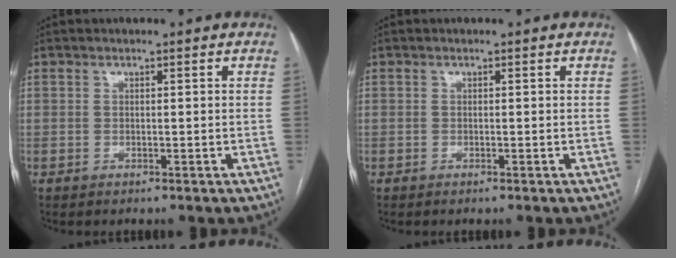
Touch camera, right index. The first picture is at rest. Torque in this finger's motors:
{"motor_torque": [-0.19, 0.05, -0.04, -0.01]}